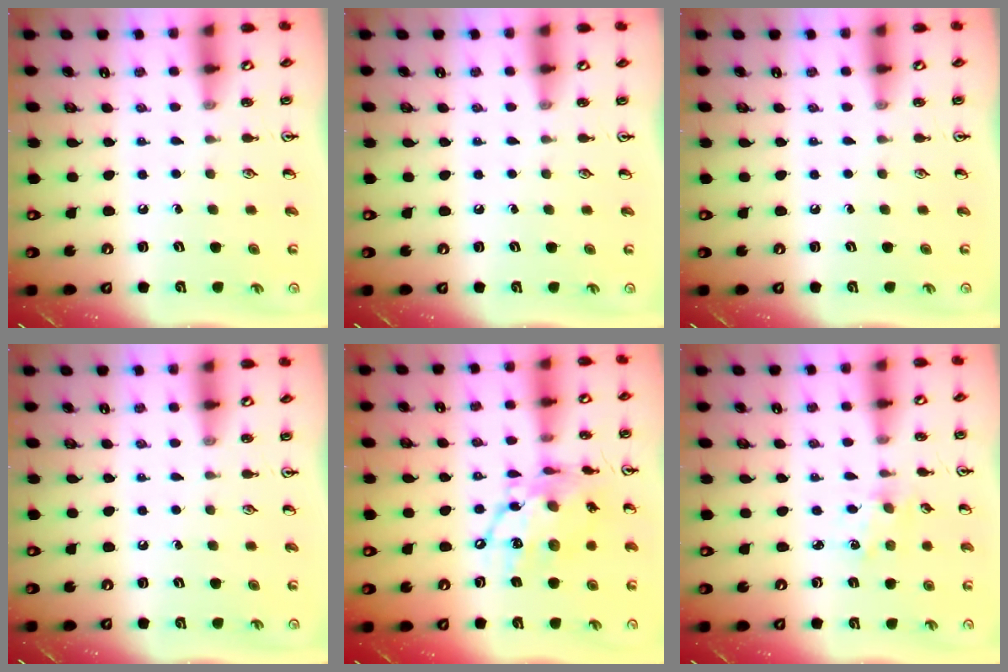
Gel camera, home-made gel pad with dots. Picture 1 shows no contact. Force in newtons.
{"total": 0.0}
{"total": 0.0}
{"total": 0.0}
{"total": 14.9, "press": 14.9, "slide": 0.9}
{"total": 1.2, "press": 1.2, "slide": 0.3}